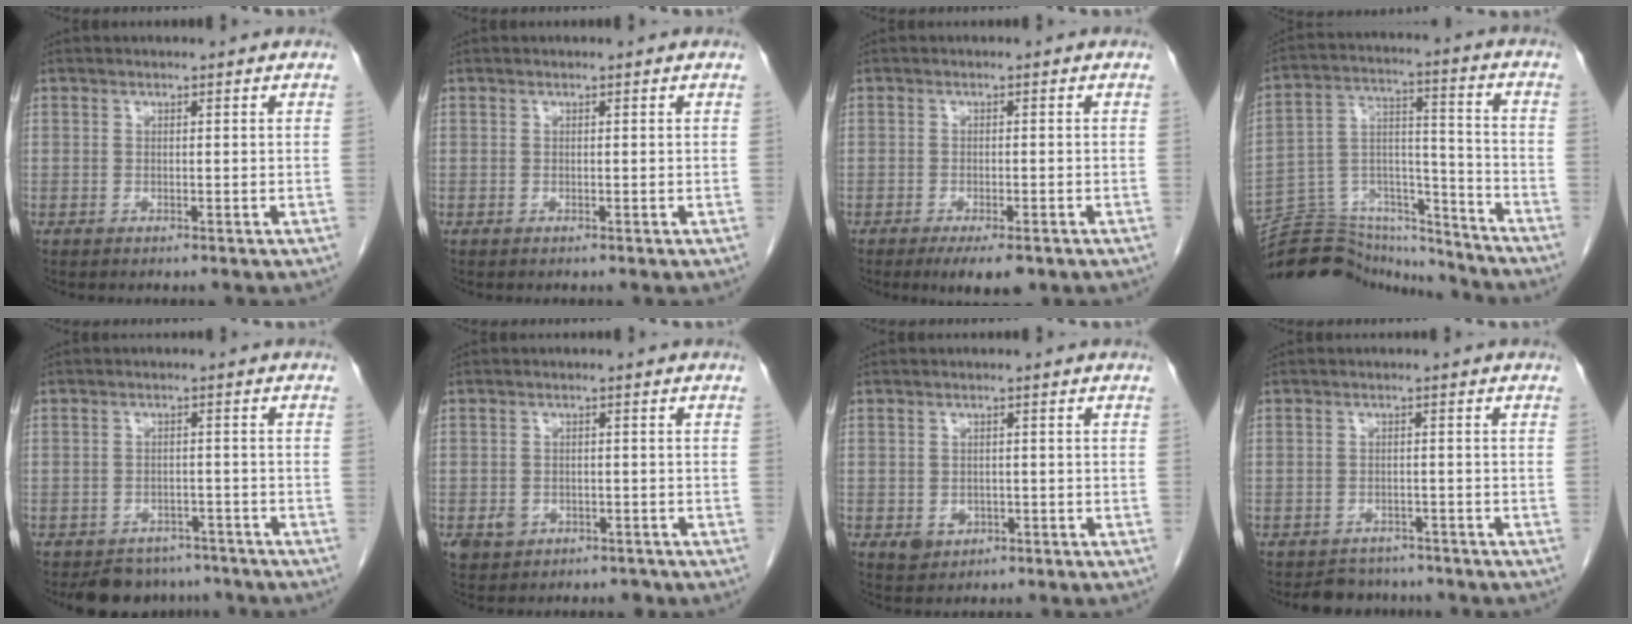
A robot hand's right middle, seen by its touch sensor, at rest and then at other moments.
{"total": 0.0}
{"total": 4.8, "force": [-3.2, 1.3, 3.3], "torque": [-0.045, -0.008, -0.045]}
{"total": 19.8, "force": [-19.0, 4.8, 3.0], "torque": [-0.070, 0.056, -0.294]}
{"total": 6.5, "force": [-5.7, 3.1, 0.2], "torque": [0.009, 0.007, -0.076]}
{"total": 3.8, "force": [-2.0, 3.0, 1.0], "torque": [-0.014, 0.006, -0.024]}
{"total": 2.6, "force": [-0.8, 2.3, 1.1], "torque": [-0.015, 0.001, -0.003]}
{"total": 3.9, "force": [-3.4, 1.7, -0.4], "torque": [0.005, 0.004, -0.050]}